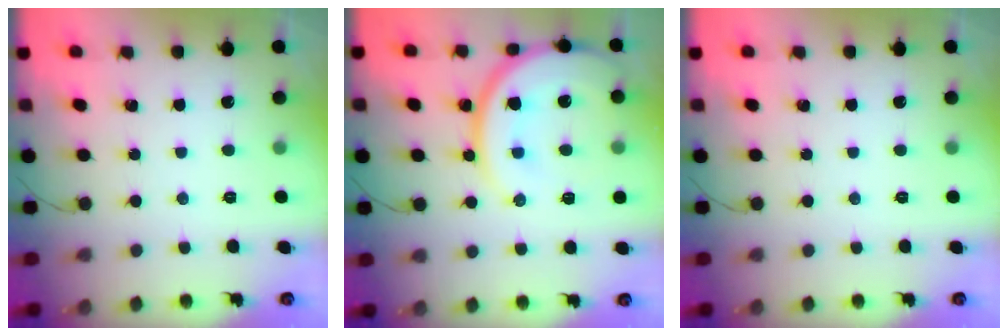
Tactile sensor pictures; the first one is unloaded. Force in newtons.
{"total": 16.7, "press": 16.7, "slide": 1.3}
{"total": 0.0}